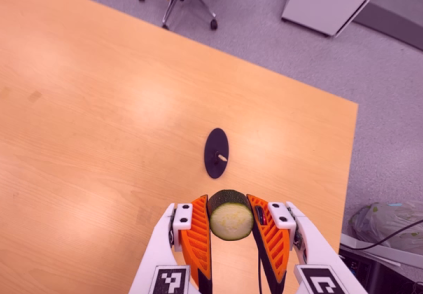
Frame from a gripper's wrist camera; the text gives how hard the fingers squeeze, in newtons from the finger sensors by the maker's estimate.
{"total": 13.2, "left": 14.2, "right": 12.2}